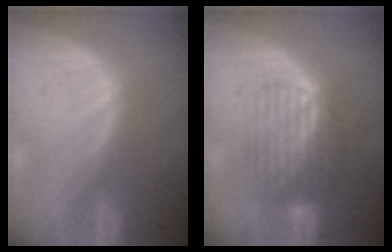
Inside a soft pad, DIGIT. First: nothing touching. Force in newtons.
{"total": 7.1, "press": 6.6, "slide": 2.7}